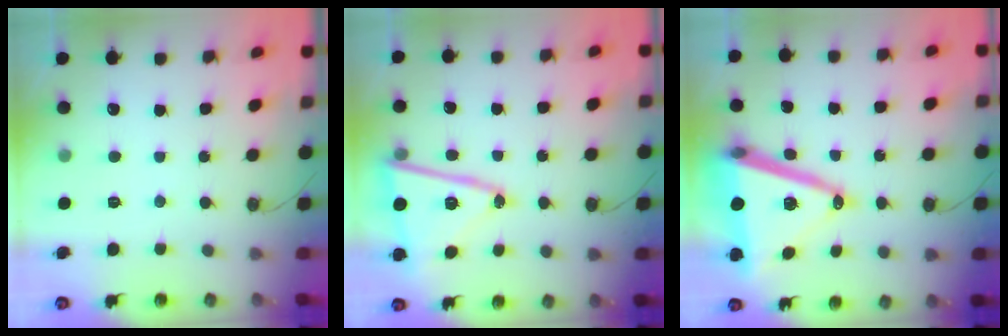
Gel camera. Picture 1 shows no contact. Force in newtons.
{"total": 16.1, "press": 16.1, "slide": 1.2}
{"total": 21.9, "press": 21.6, "slide": 3.7}